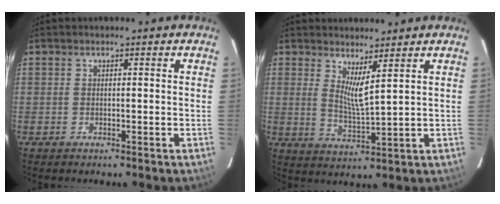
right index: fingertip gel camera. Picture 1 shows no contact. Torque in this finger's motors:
{"motor_torque": [-0.10, 0.11, 0.02, 0.01]}